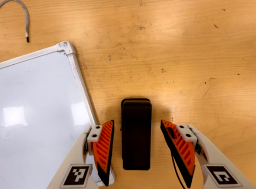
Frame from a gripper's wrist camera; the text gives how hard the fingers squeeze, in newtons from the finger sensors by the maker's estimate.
{"total": 0.0}